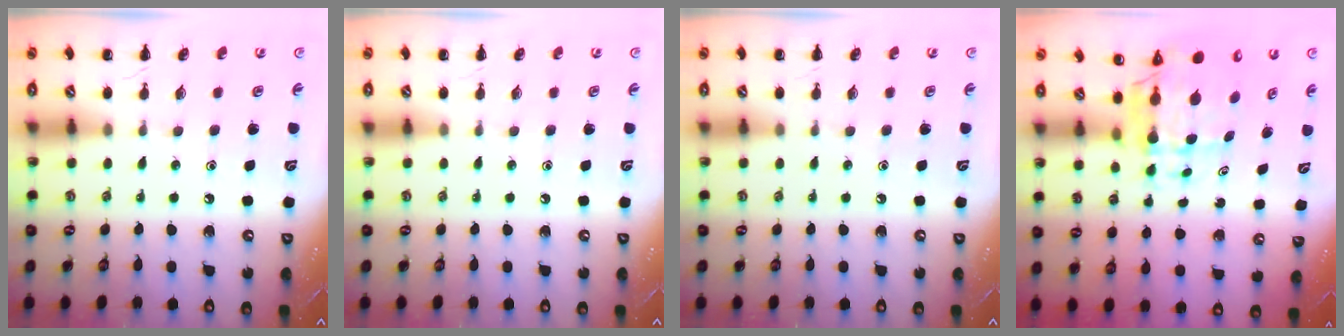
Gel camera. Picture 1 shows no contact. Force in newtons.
{"total": 0.0}
{"total": 0.0}
{"total": 7.1, "press": 6.7, "slide": 2.5}